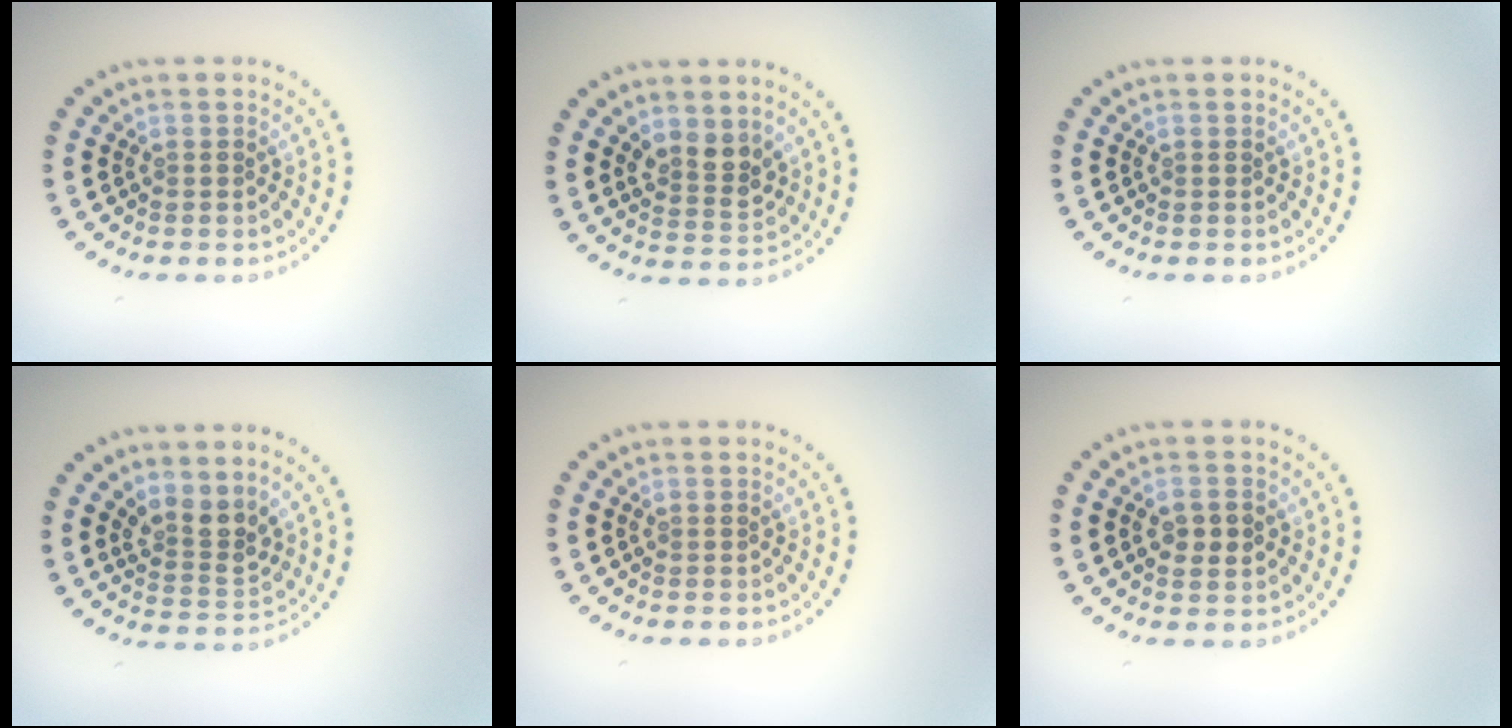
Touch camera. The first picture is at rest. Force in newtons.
{"total": 2.6, "press": 2.4, "slide": 1.1}
{"total": 0.0}
{"total": 2.9, "press": 2.2, "slide": 1.9}
{"total": 0.0}
{"total": 2.2, "press": 2.2, "slide": 0.2}